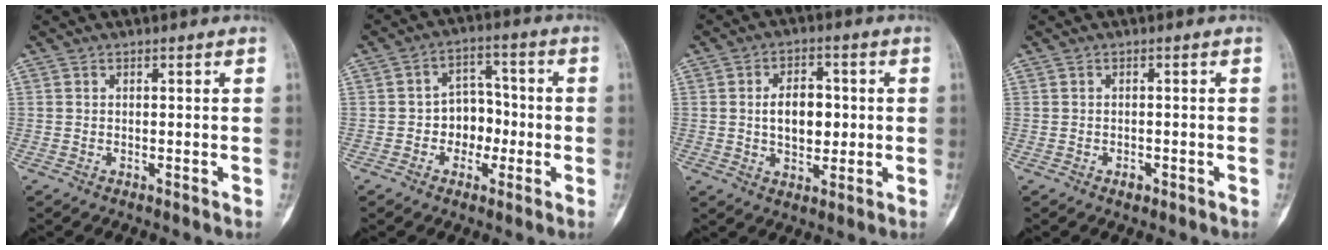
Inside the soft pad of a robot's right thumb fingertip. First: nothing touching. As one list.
[{"total": 7.4, "force": [-1.6, 5.9, 4.1], "torque": [-0.016, 0.034, -0.035]}, {"total": 8.1, "force": [0.3, 5.1, 6.3], "torque": [-0.073, 0.005, 0.006]}, {"total": 1.3, "force": [-0.7, 0.9, 0.6], "torque": [-0.005, 0.003, -0.009]}]